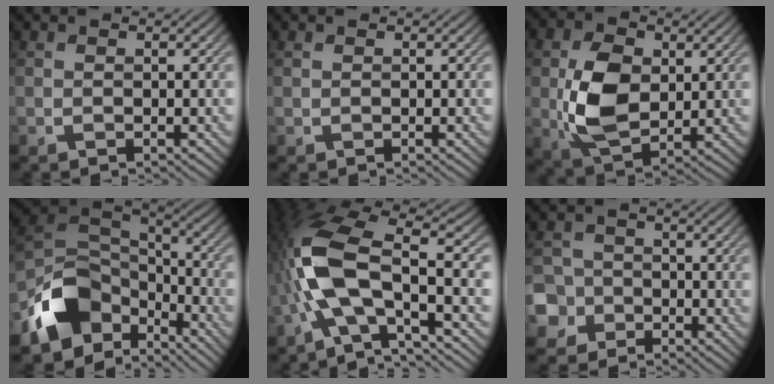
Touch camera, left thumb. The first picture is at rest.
{"total": 0.0}
{"total": 8.8, "force": [0.8, 5.8, 6.6], "torque": [-0.155, -0.002, 0.011]}
{"total": 12.5, "force": [-6.3, 7.8, 7.4], "torque": [-0.174, -0.022, -0.112]}
{"total": 14.5, "force": [-2.6, 5.6, 13.2], "torque": [-0.281, 0.003, -0.062]}
{"total": 5.9, "force": [-2.6, 5.1, 1.4], "torque": [-0.044, -0.009, -0.076]}